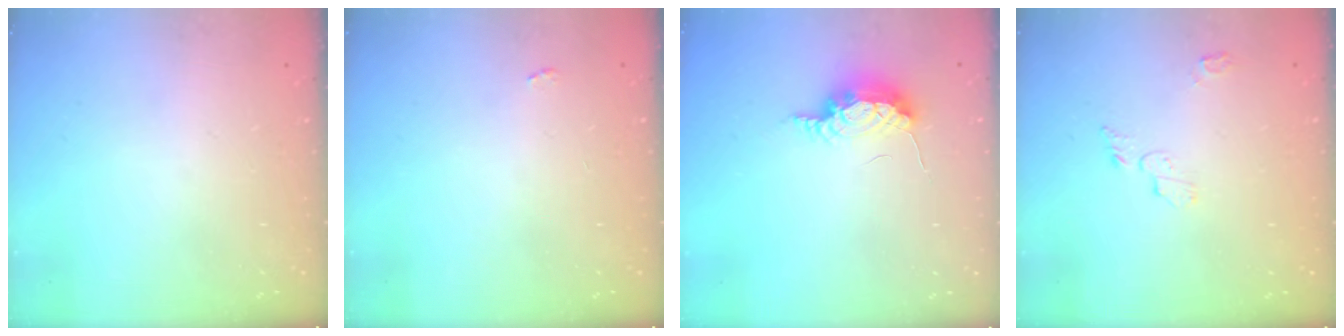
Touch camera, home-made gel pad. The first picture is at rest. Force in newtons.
{"total": 2.2, "press": 2.1, "slide": 0.3}
{"total": 9.6, "press": 8.1, "slide": 5.2}
{"total": 5.1, "press": 5.0, "slide": 0.5}